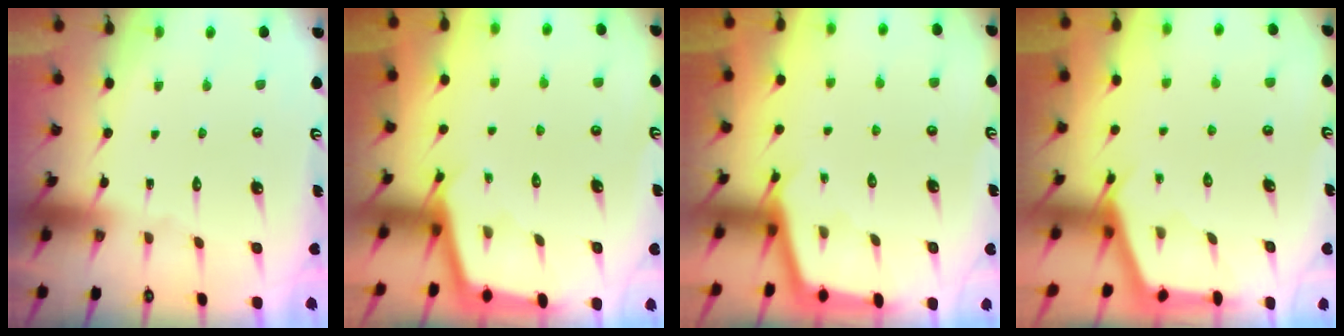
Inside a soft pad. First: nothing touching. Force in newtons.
{"total": 2.5, "press": 2.5, "slide": 0.2}
{"total": 2.5, "press": 2.5, "slide": 0.2}
{"total": 2.6, "press": 2.6, "slide": 0.3}